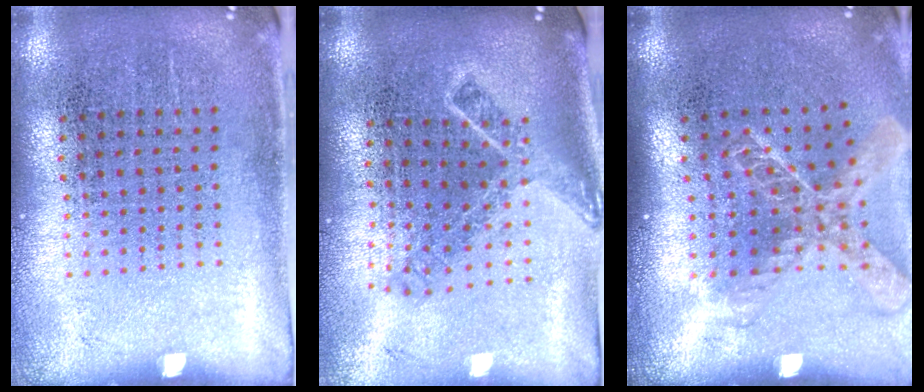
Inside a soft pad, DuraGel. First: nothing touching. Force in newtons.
{"total": 1.9, "press": 1.4, "slide": 1.3}
{"total": 1.9, "press": 1.5, "slide": 1.3}